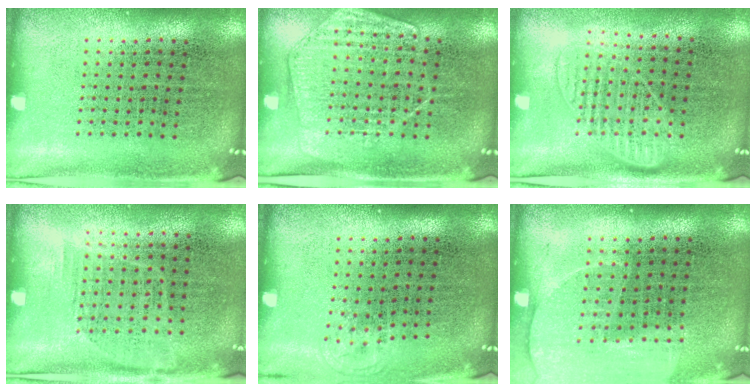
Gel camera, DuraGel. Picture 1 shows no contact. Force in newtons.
{"total": 1.4, "press": 1.4, "slide": 0.2}
{"total": 1.2, "press": 1.1, "slide": 0.4}
{"total": 1.1, "press": 0.8, "slide": 0.7}
{"total": 0.6, "press": 0.5, "slide": 0.3}
{"total": 1.3, "press": 1.3, "slide": 0.4}